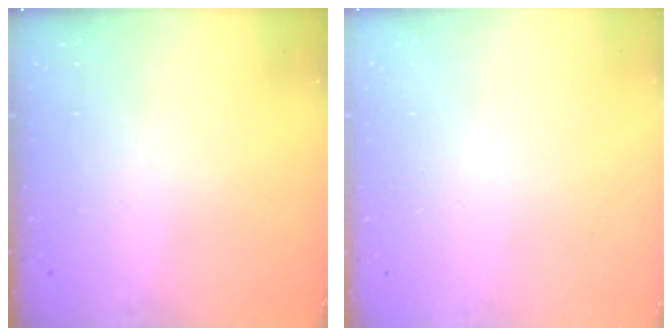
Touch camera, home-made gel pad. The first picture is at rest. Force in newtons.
{"total": 2.7, "press": 2.7, "slide": 0.2}